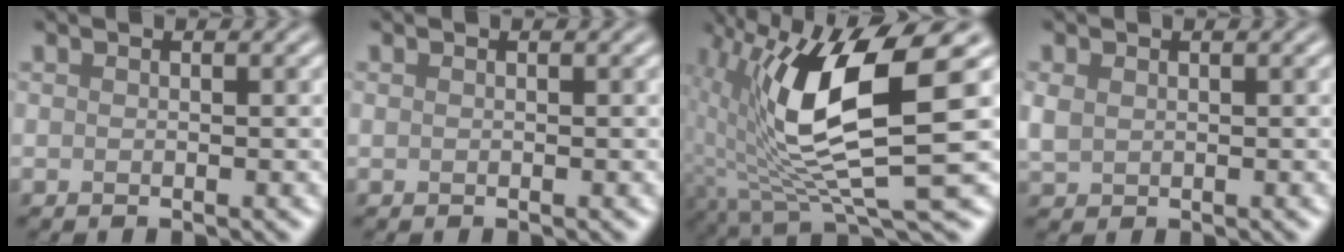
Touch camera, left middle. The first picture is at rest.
{"total": 0.0}
{"total": 11.4, "force": [1.4, 3.4, 10.8], "torque": [-0.201, -0.017, 0.029]}
{"total": 1.6, "force": [0.3, 1.3, 0.8], "torque": [-0.023, 0.002, 0.010]}